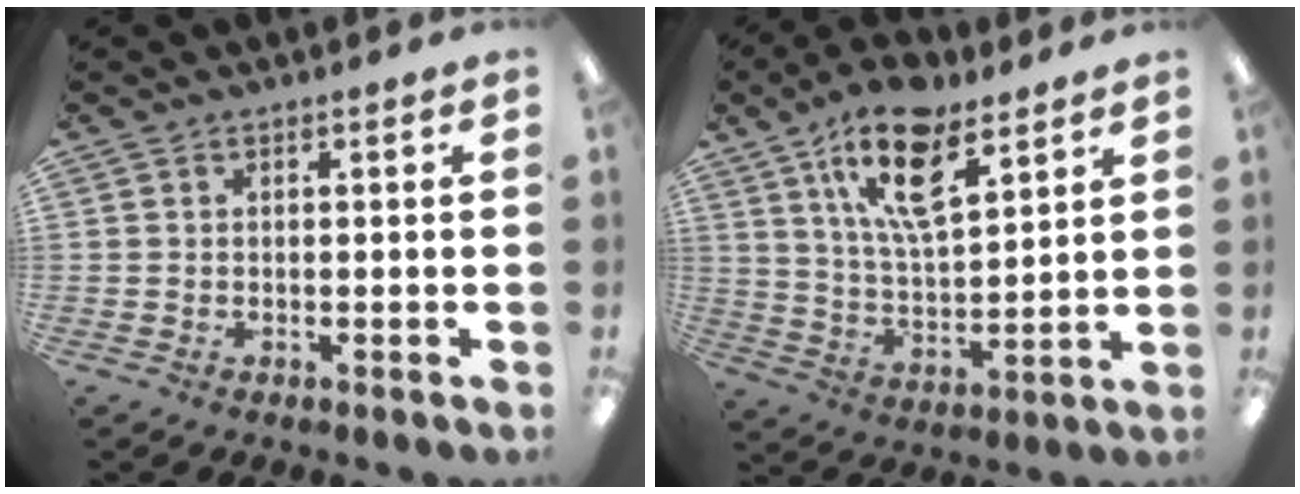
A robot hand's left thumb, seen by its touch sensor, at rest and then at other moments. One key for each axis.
{"total": 16.7, "fx": 10.3, "fy": 6.8, "fz": 11.2, "tx": -0.195, "ty": -0.034, "tz": 0.176}